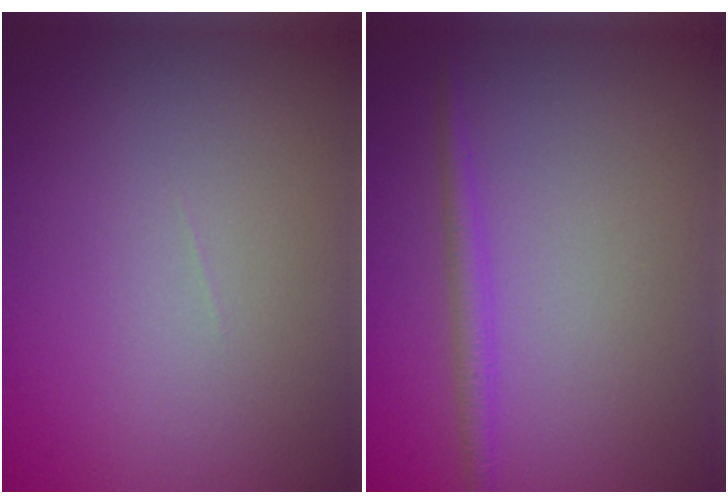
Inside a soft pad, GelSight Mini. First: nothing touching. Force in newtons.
{"total": 1.5, "press": 1.5, "slide": 0.1}